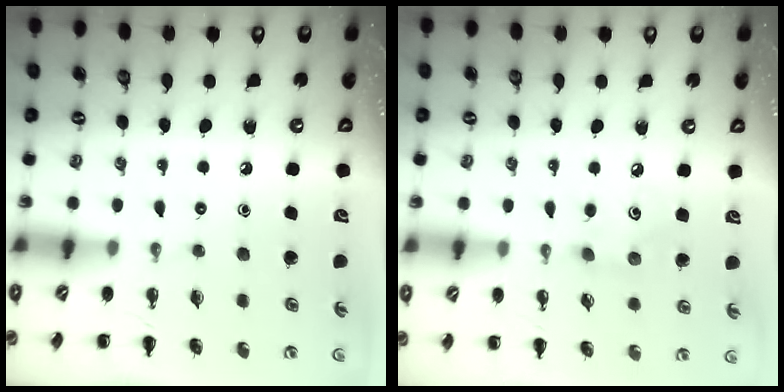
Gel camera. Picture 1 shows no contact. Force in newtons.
{"total": 4.2, "press": 4.1, "slide": 0.9}